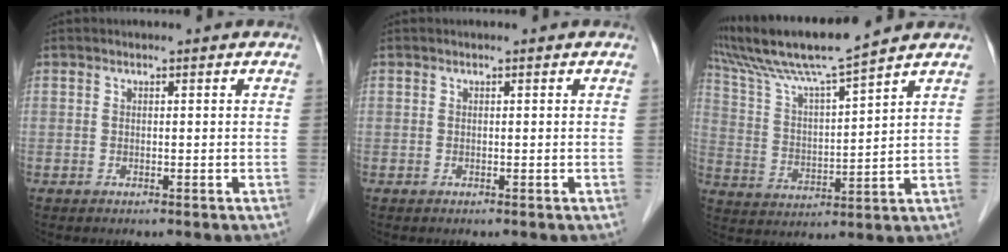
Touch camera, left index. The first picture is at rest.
{"total": 0.0}
{"total": 12.4, "force": [10.8, -1.5, 5.8], "torque": [-0.119, 0.013, 0.198]}